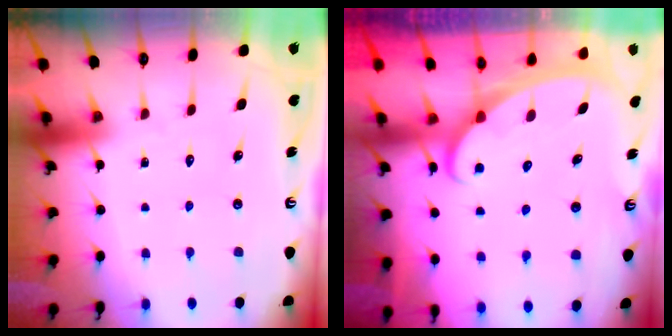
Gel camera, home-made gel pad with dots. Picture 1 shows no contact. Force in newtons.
{"total": 2.4, "press": 2.3, "slide": 0.4}